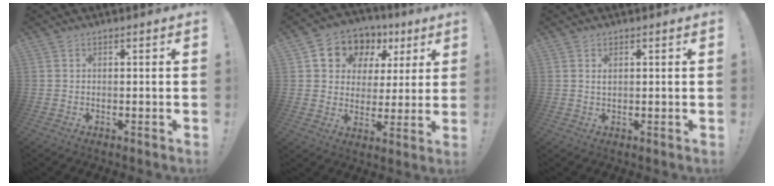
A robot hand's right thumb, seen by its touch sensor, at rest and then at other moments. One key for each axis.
{"total": 10.4, "fx": 4.8, "fy": 8.4, "fz": 3.8, "tx": -0.063, "ty": -0.029, "tz": 0.094}
{"total": 1.0, "fx": 0.5, "fy": 0.6, "fz": 0.7, "tx": -0.009, "ty": -0.001, "tz": 0.008}